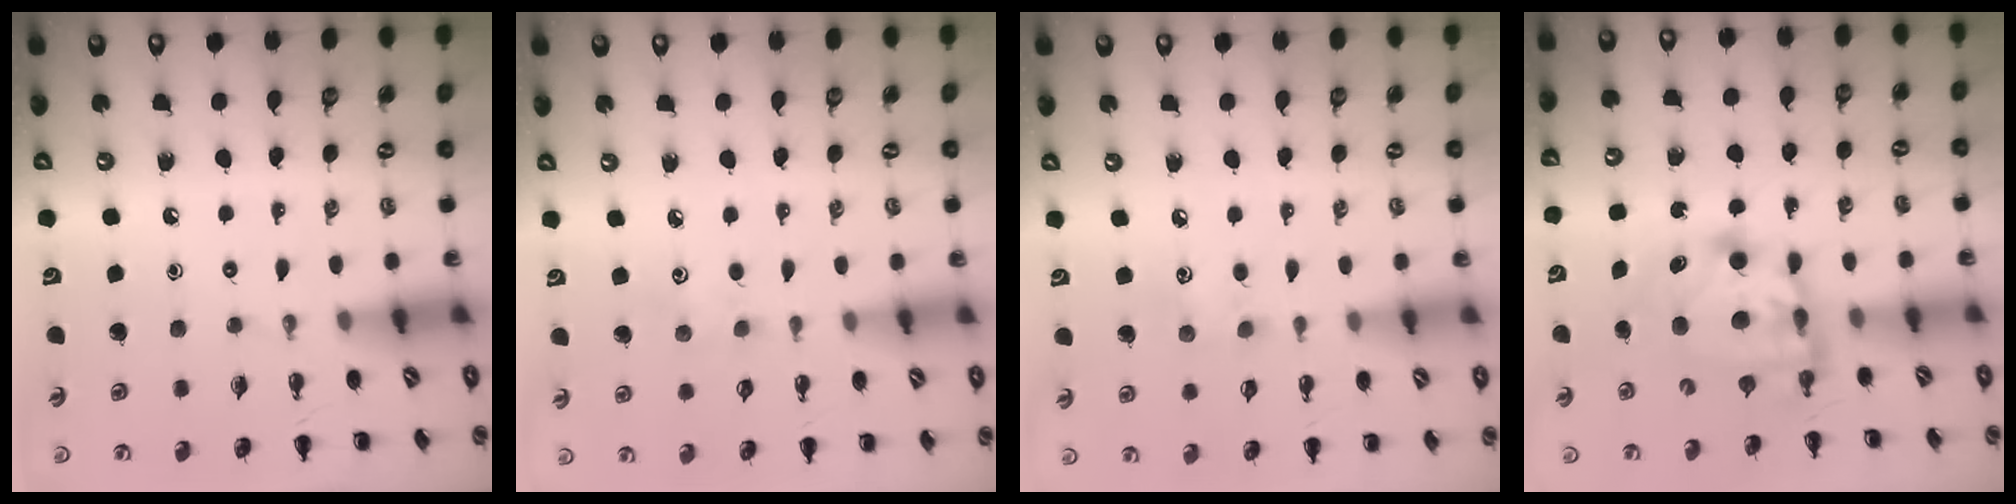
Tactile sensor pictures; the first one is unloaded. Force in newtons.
{"total": 2.7, "press": 2.6, "slide": 0.7}
{"total": 4.8, "press": 4.6, "slide": 1.3}
{"total": 6.4, "press": 6.4, "slide": 0.6}